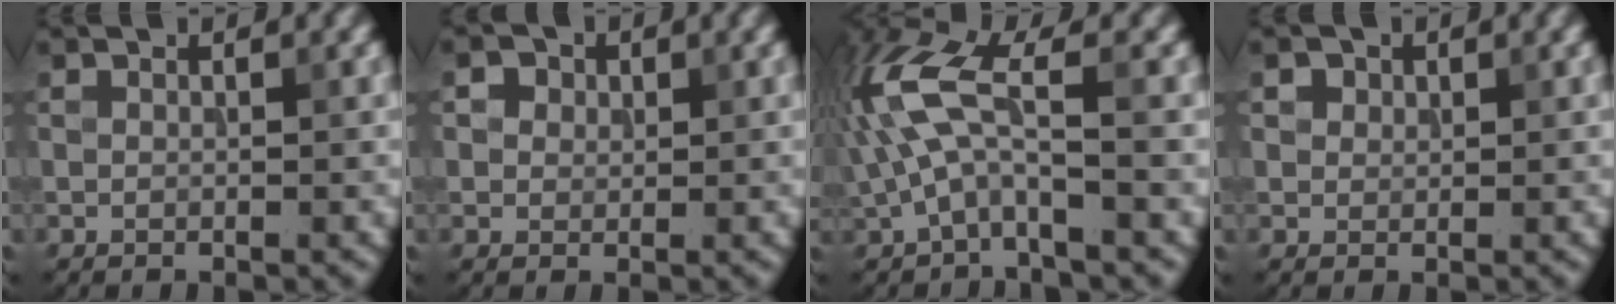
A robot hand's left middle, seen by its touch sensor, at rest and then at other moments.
{"total": 3.6, "force": [1.9, 2.6, 1.6], "torque": [-0.027, 0.009, 0.015]}
{"total": 5.8, "force": [-0.1, 2.1, 5.4], "torque": [-0.131, 0.019, -0.009]}
{"total": 2.6, "force": [1.6, 1.8, 1.0], "torque": [-0.028, 0.004, 0.023]}